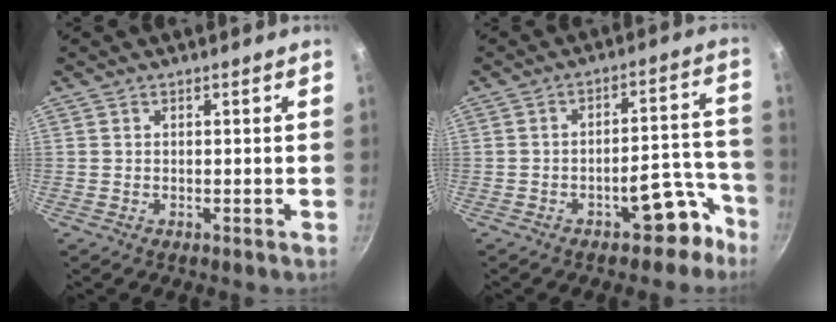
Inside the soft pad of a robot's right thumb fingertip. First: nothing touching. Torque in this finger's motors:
{"motor_torque": [3.51, 1.49, 0.88, -0.87, 0.34]}